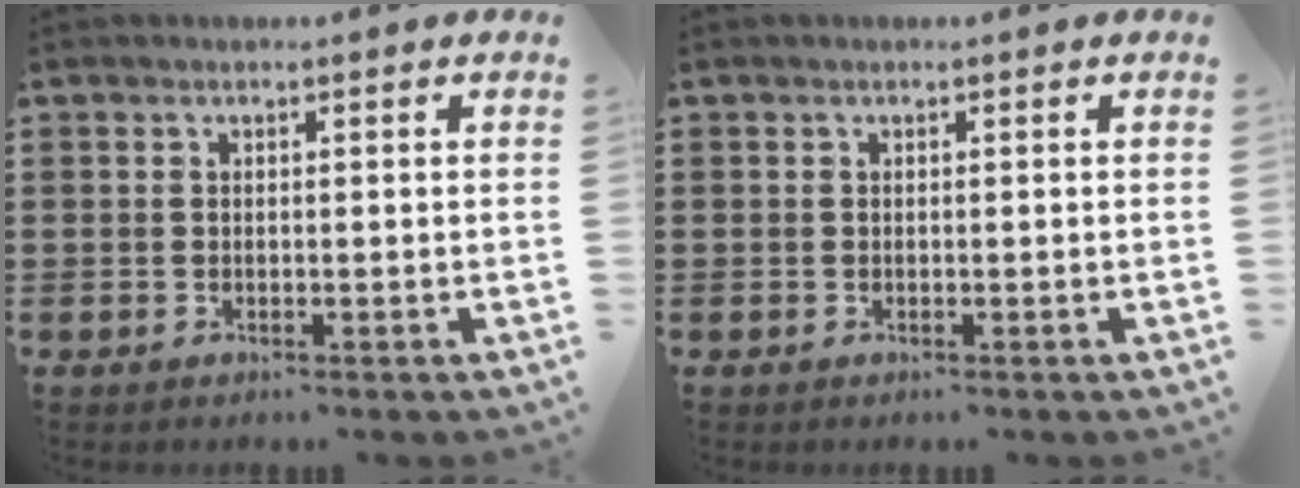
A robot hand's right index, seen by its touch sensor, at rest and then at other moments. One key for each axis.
{"total": 0.0}